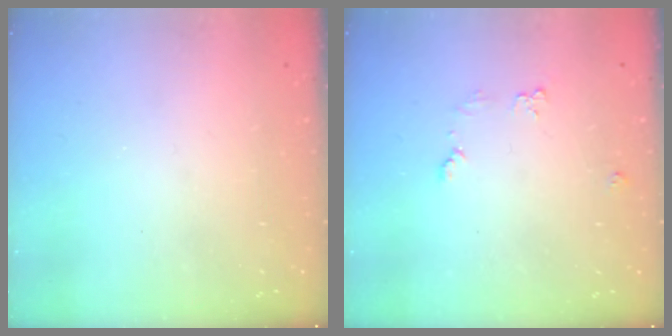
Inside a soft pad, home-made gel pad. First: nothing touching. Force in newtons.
{"total": 5.2, "press": 5.1, "slide": 0.8}